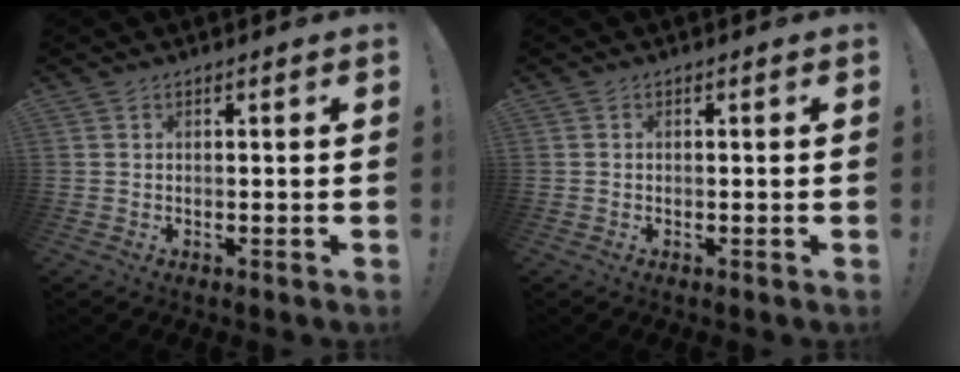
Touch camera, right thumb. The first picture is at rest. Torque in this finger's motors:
{"motor_torque": [-0.50, -0.04, -0.32, 0.22, 0.00]}